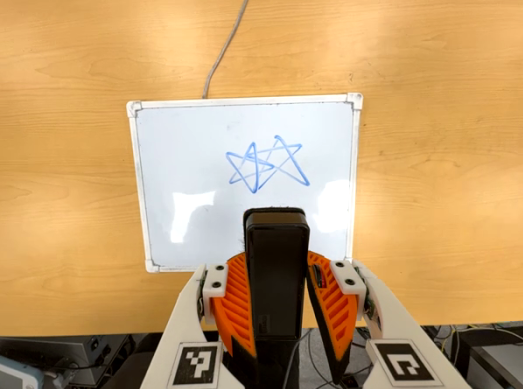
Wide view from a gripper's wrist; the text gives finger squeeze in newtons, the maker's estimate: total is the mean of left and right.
{"total": 7.9, "left": 5.9, "right": 10.0}